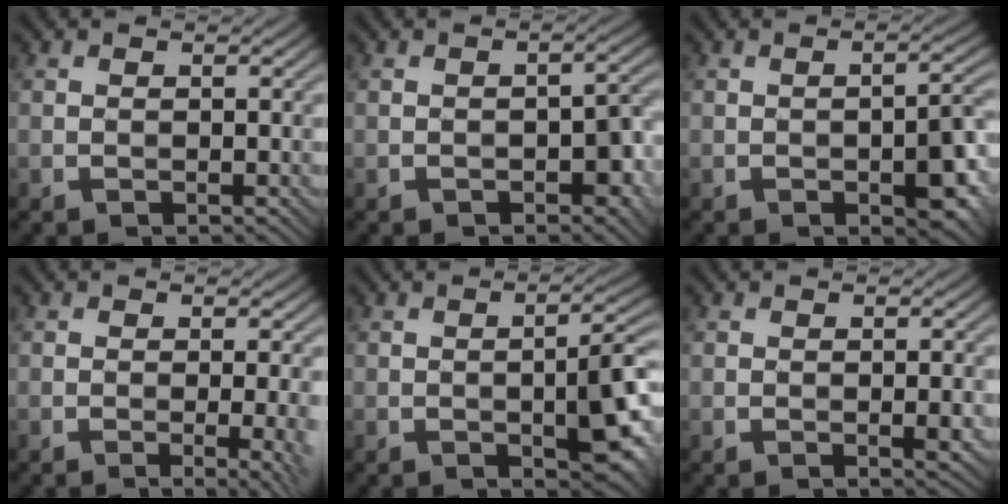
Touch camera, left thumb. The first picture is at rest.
{"total": 4.2, "force": [-1.6, 2.3, 3.2], "torque": [-0.039, 0.001, -0.021]}
{"total": 6.1, "force": [-2.2, 2.3, 5.2], "torque": [-0.069, 0.000, -0.031]}
{"total": 4.5, "force": [-0.9, 1.0, 4.3], "torque": [-0.062, -0.004, -0.011]}
{"total": 7.8, "force": [-1.9, 2.5, 7.1], "torque": [-0.101, -0.004, -0.030]}
{"total": 1.3, "force": [-0.2, 0.2, 1.2], "torque": [-0.023, -0.001, -0.003]}